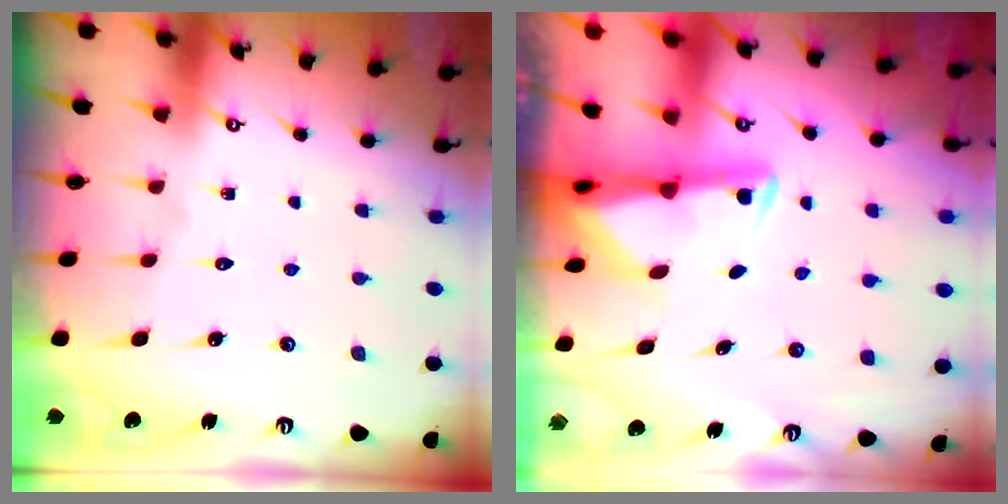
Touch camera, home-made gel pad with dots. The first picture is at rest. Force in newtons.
{"total": 3.1, "press": 3.1, "slide": 0.6}